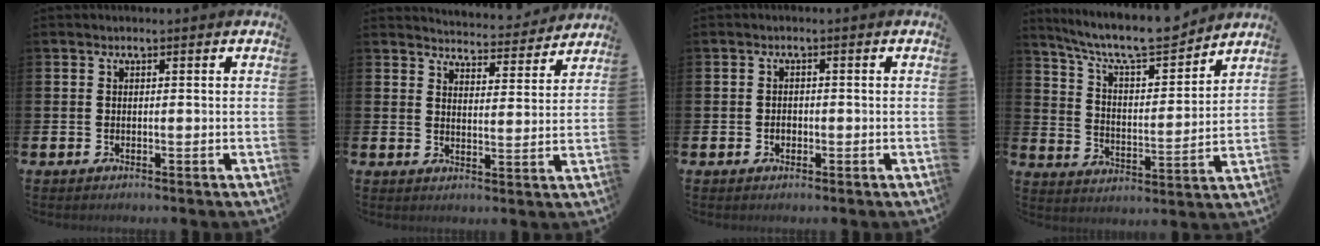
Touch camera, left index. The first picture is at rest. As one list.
[{"total": 4.7, "force": [4.7, 0.4, 0.0], "torque": [-0.007, -0.042, 0.079]}, {"total": 1.2, "force": [-0.3, 0.9, 0.6], "torque": [-0.009, 0.004, -0.009]}, {"total": 9.4, "force": [8.6, 1.8, 3.4], "torque": [-0.091, -0.062, 0.147]}]